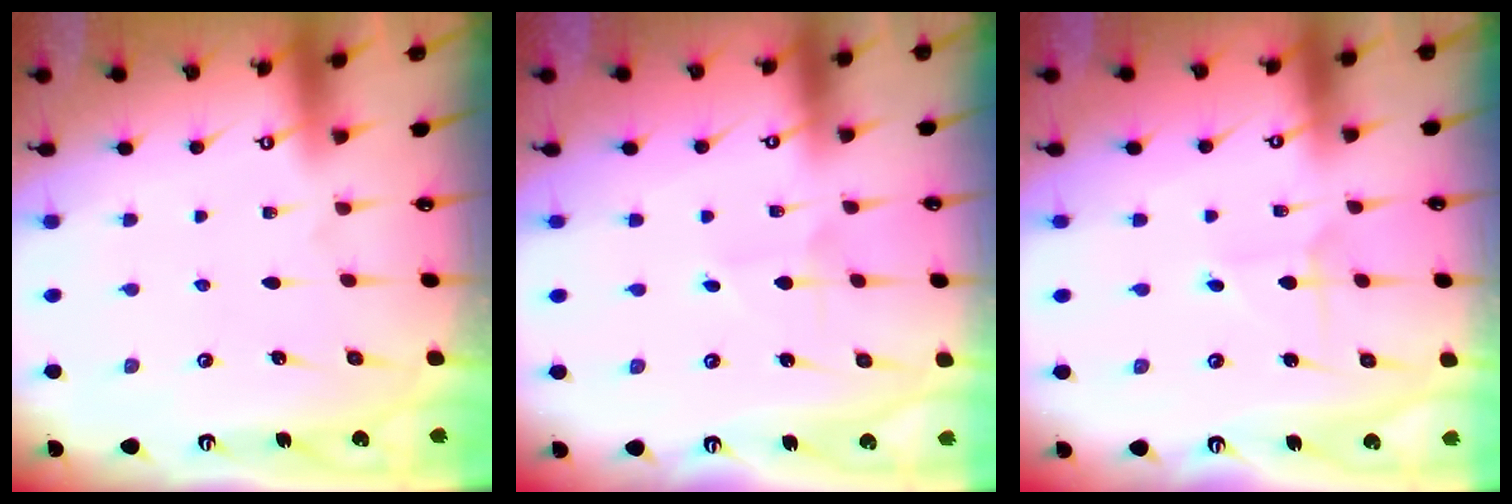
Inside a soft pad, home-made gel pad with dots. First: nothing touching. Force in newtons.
{"total": 1.1, "press": 1.1, "slide": 0.1}
{"total": 2.9, "press": 2.9, "slide": 0.3}